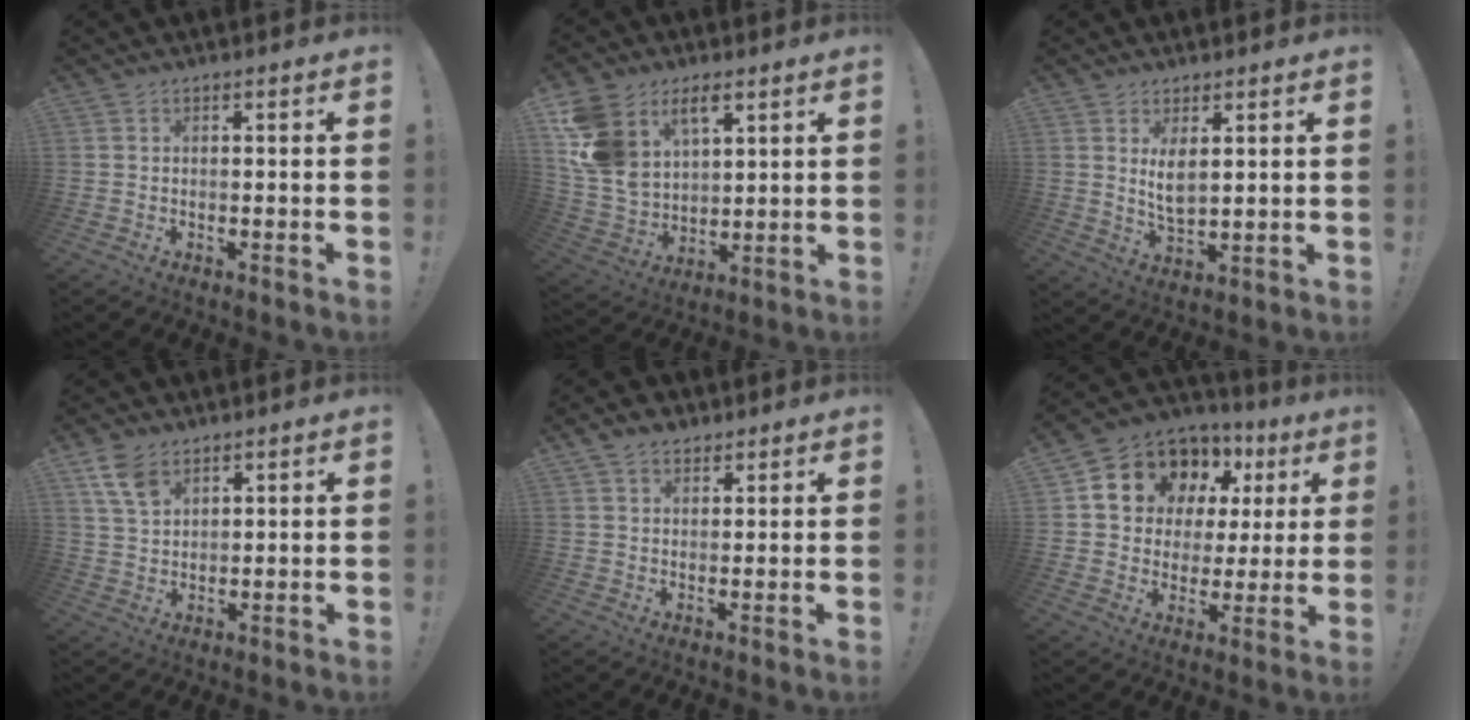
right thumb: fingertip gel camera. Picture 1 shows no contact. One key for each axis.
{"total": 15.2, "fx": 7.8, "fy": 10.3, "fz": 7.9, "tx": -0.169, "ty": -0.044, "tz": 0.152}
{"total": 6.0, "fx": 2.7, "fy": 3.0, "fz": 4.4, "tx": -0.066, "ty": -0.021, "tz": 0.046}
{"total": 7.3, "fx": 4.5, "fy": 4.0, "fz": 4.0, "tx": -0.076, "ty": -0.017, "tz": 0.090}
{"total": 4.4, "fx": 2.9, "fy": 2.9, "fz": 1.5, "tx": -0.020, "ty": -0.012, "tz": 0.054}
{"total": 11.3, "fx": 7.1, "fy": 8.2, "fz": 3.0, "tx": -0.055, "ty": -0.059, "tz": 0.143}